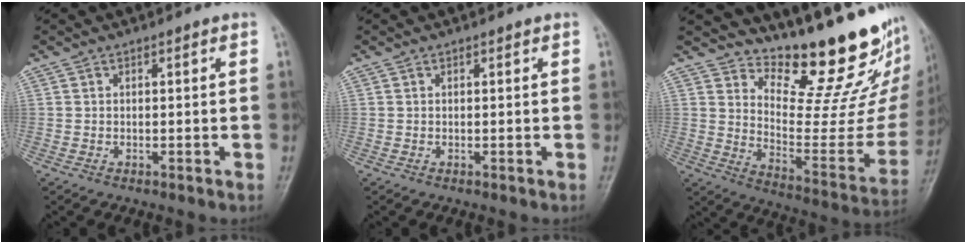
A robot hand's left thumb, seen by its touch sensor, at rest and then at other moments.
{"total": 0.0}
{"total": 20.7, "force": [17.0, 5.8, 10.4], "torque": [-0.098, -0.153, 0.243]}